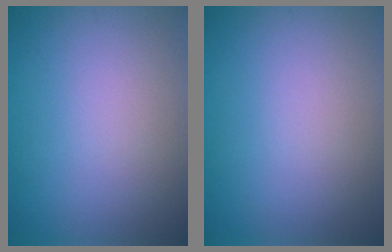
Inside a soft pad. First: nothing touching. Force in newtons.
{"total": 0.0}